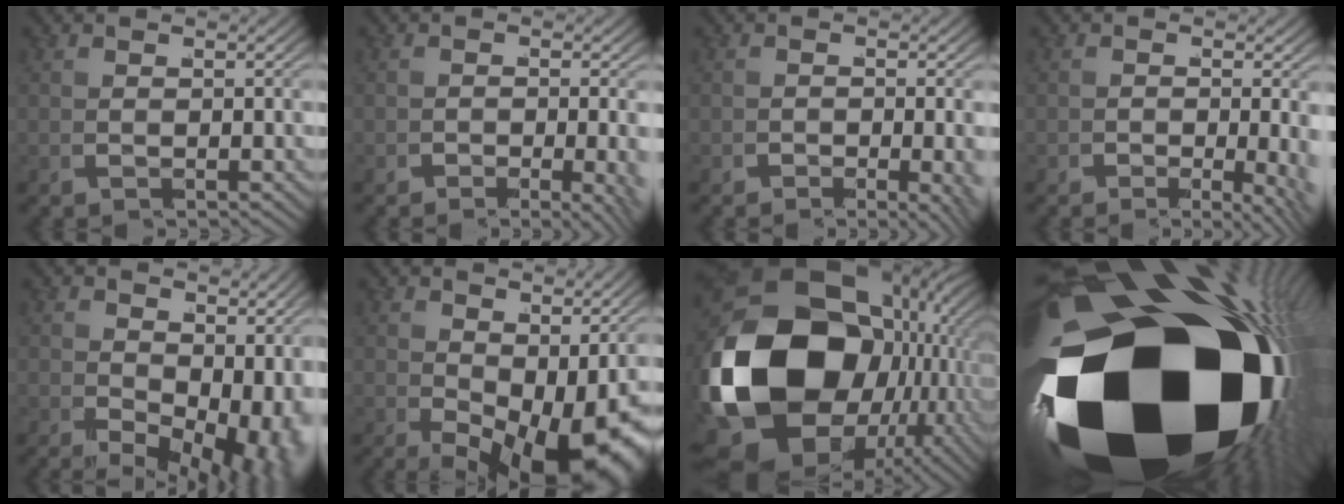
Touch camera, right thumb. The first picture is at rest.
{"total": 2.7, "force": [-1.3, 0.8, 2.2], "torque": [-0.031, -0.022, -0.019]}
{"total": 2.4, "force": [-1.2, 0.9, 1.9], "torque": [-0.027, -0.022, -0.017]}
{"total": 3.2, "force": [-1.4, 1.1, 2.6], "torque": [-0.039, -0.028, -0.018]}
{"total": 10.3, "force": [-2.1, 6.2, 8.0], "torque": [-0.129, -0.054, -0.005]}
{"total": 10.9, "force": [-2.4, 5.8, 8.9], "torque": [-0.127, -0.038, -0.016]}
{"total": 28.5, "force": [-3.0, 19.0, 21.1], "torque": [-0.419, -0.090, -0.016]}
{"total": 55.9, "force": [-9.2, 32.9, 44.2], "torque": [-0.667, -0.109, -0.107]}